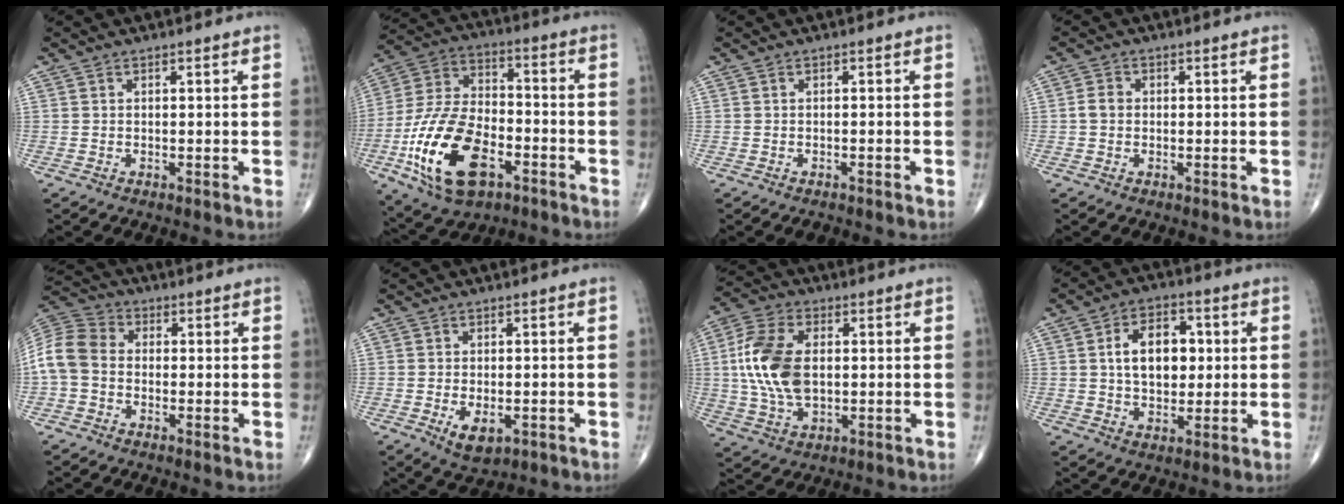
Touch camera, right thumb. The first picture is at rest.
{"total": 20.4, "force": [-8.0, 10.9, 15.3], "torque": [-0.289, 0.029, -0.140]}
{"total": 1.0, "force": [-0.8, 0.2, 0.5], "torque": [-0.009, 0.006, -0.012]}
{"total": 2.3, "force": [-0.1, 1.9, 1.3], "torque": [-0.022, 0.006, -0.006]}
{"total": 9.1, "force": [-1.0, 7.2, 5.6], "torque": [-0.113, 0.028, -0.035]}
{"total": 5.1, "force": [-1.7, 2.8, 4.0], "torque": [-0.060, -0.003, -0.018]}
{"total": 15.6, "force": [1.2, 9.4, 12.4], "torque": [-0.250, 0.005, 0.022]}
{"total": 11.1, "force": [1.6, 7.2, 8.4], "torque": [-0.107, 0.007, 0.026]}